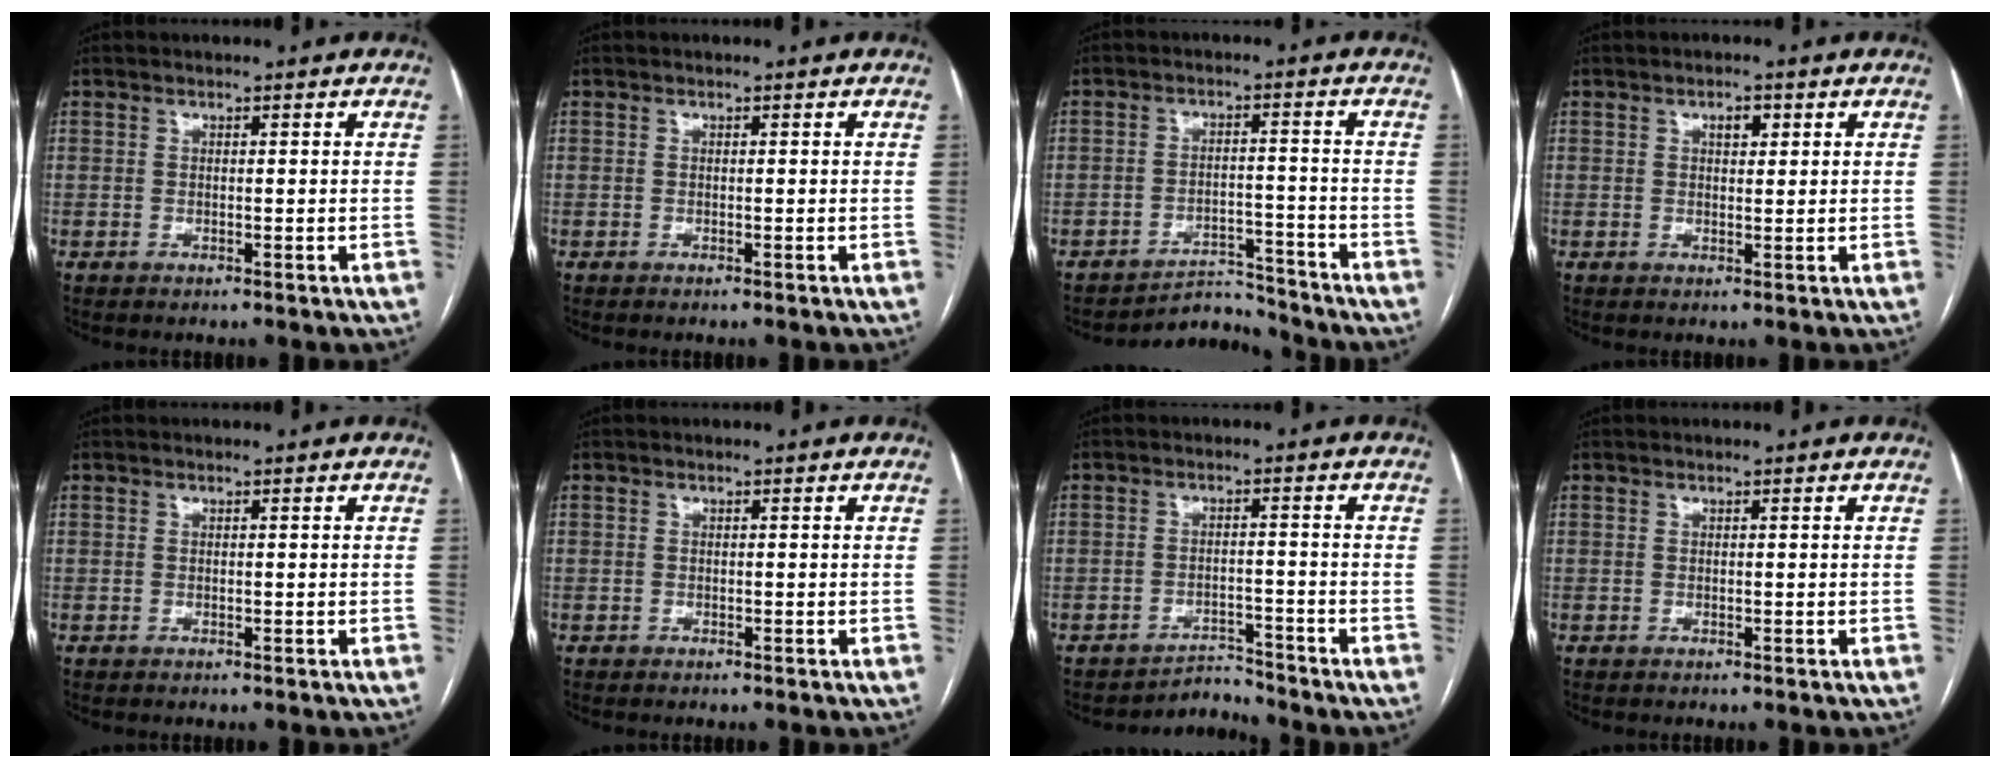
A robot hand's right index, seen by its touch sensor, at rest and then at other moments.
{"total": 0.0}
{"total": 5.2, "force": [-5.0, 0.6, -1.4], "torque": [0.028, 0.019, -0.075]}
{"total": 2.1, "force": [0.9, 1.0, 1.6], "torque": [-0.024, 0.003, 0.014]}
{"total": 0.0}
{"total": 1.3, "force": [-0.8, 1.0, -0.2], "torque": [0.003, 0.007, -0.016]}
{"total": 3.4, "force": [-3.1, 0.0, -1.3], "torque": [0.026, 0.004, -0.046]}
{"total": 0.0}